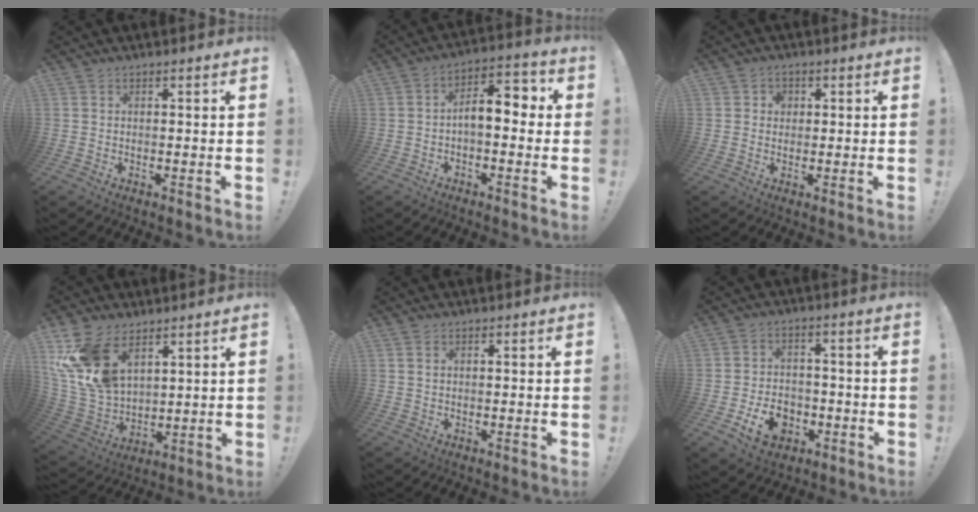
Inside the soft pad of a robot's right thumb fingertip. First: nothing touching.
{"total": 9.4, "force": [-0.3, 4.5, 8.2], "torque": [-0.119, 0.007, -0.006]}
{"total": 2.7, "force": [0.5, 2.5, 0.8], "torque": [-0.003, -0.003, 0.007]}
{"total": 16.8, "force": [8.5, 10.6, 9.9], "torque": [-0.206, -0.055, 0.164]}
{"total": 1.2, "force": [0.5, 0.8, 0.7], "torque": [-0.011, 0.002, 0.008]}
{"total": 9.6, "force": [-4.0, 7.3, 4.8], "torque": [-0.071, 0.030, -0.067]}